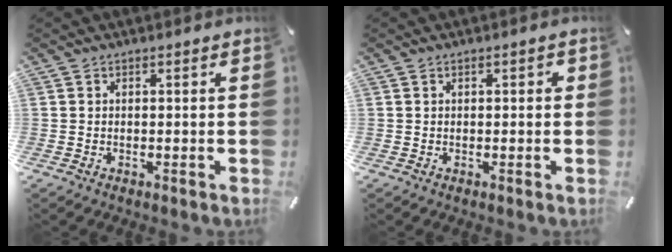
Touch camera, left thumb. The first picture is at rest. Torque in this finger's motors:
{"motor_torque": [0.22, 0.32, 0.11, -0.04, 0.00]}